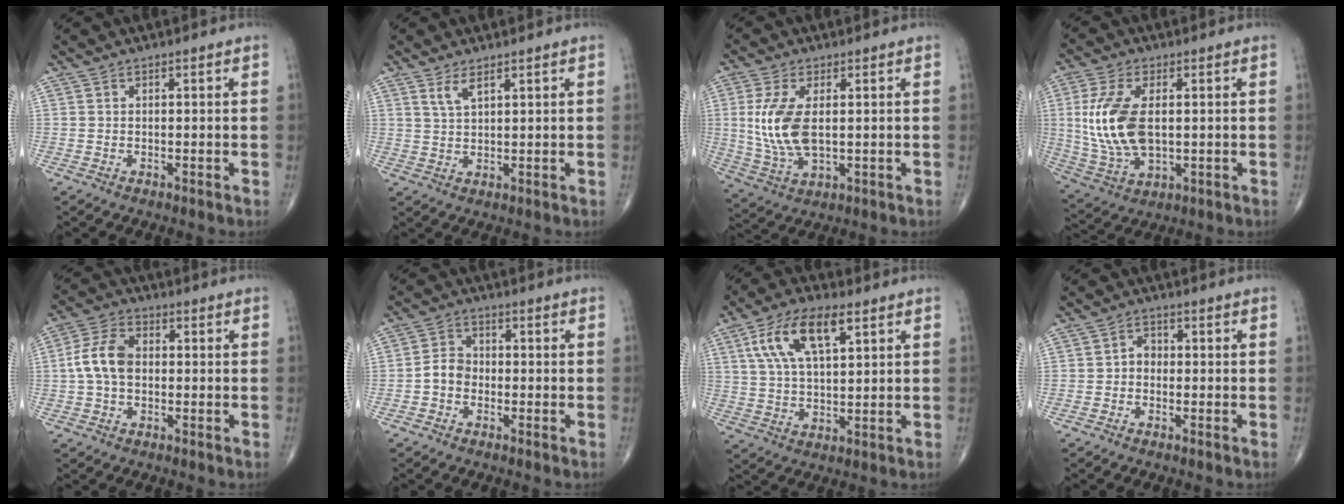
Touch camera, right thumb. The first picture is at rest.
{"total": 3.0, "force": [2.0, 0.9, 2.1], "torque": [-0.043, -0.010, 0.043]}
{"total": 10.7, "force": [1.1, 5.3, 9.2], "torque": [-0.200, -0.009, 0.031]}
{"total": 13.8, "force": [1.3, 7.4, 11.5], "torque": [-0.245, -0.010, 0.034]}
{"total": 8.1, "force": [-0.1, 5.3, 6.1], "torque": [-0.119, 0.023, -0.009]}
{"total": 4.1, "force": [-1.3, 3.3, 2.1], "torque": [-0.027, 0.017, -0.033]}
{"total": 12.8, "force": [5.4, 5.5, 10.2], "torque": [-0.190, 0.000, 0.099]}
{"total": 2.4, "force": [-0.4, 1.9, 1.3], "torque": [-0.007, 0.012, -0.015]}